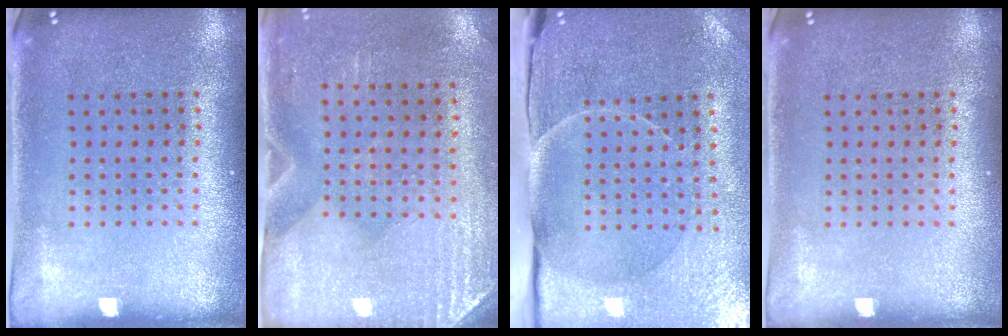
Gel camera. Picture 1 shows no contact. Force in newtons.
{"total": 2.9, "press": 2.5, "slide": 1.5}
{"total": 3.8, "press": 3.6, "slide": 1.3}
{"total": 0.0}